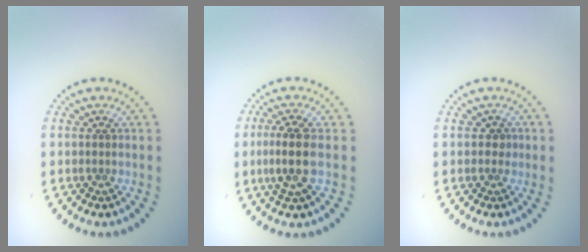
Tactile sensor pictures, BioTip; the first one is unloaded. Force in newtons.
{"total": 3.3, "press": 3.0, "slide": 1.5}
{"total": 1.0, "press": 0.9, "slide": 0.4}